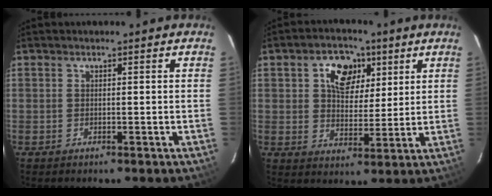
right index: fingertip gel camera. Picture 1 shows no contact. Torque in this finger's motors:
{"motor_torque": [0.28, 0.05, 0.44, 0.09]}